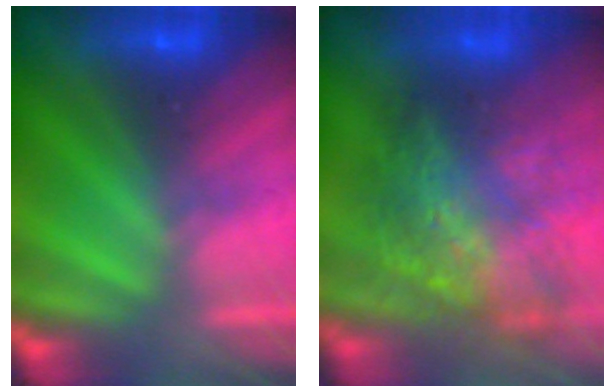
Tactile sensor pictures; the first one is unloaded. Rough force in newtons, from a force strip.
{"total": 10.6}